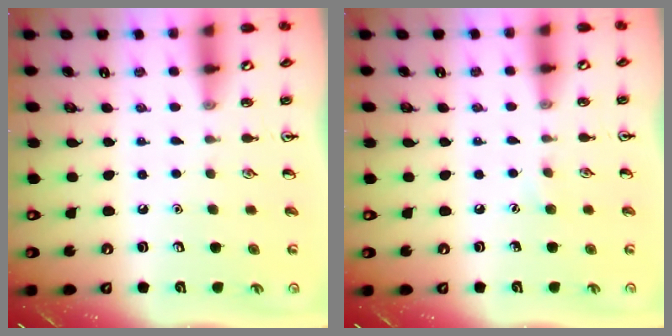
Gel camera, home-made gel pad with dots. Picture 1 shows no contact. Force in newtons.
{"total": 3.6, "press": 3.5, "slide": 1.0}